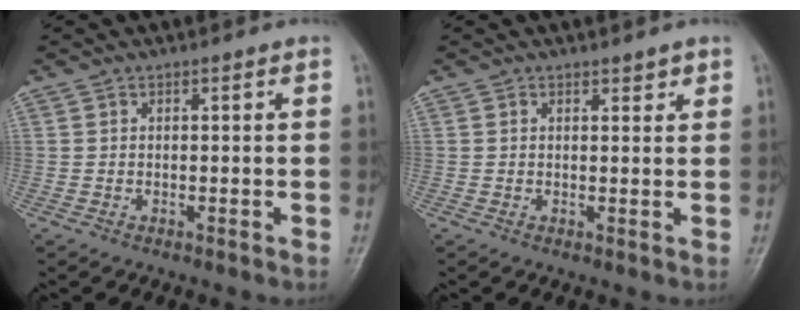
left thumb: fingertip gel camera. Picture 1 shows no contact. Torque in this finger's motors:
{"motor_torque": [0.29, -0.24, -0.10, -0.02, 0.04]}